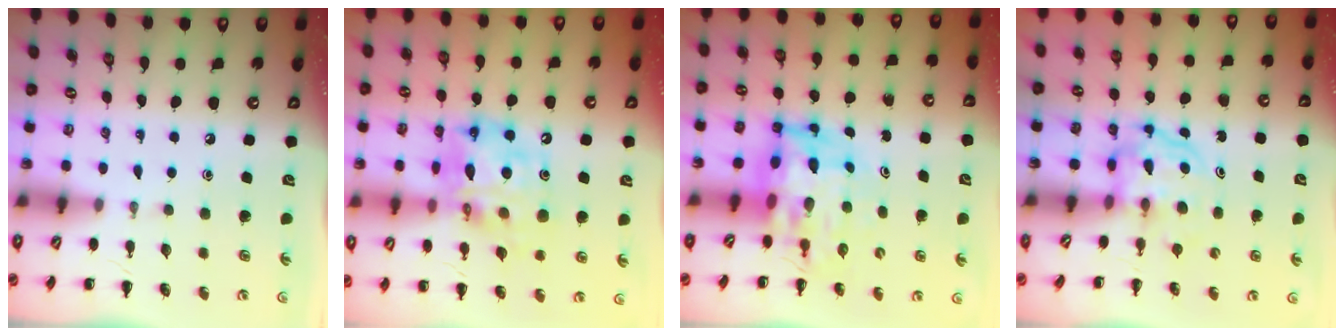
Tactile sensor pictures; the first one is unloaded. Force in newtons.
{"total": 15.5, "press": 14.9, "slide": 4.2}
{"total": 7.7, "press": 7.4, "slide": 2.1}
{"total": 3.8, "press": 3.8, "slide": 0.2}